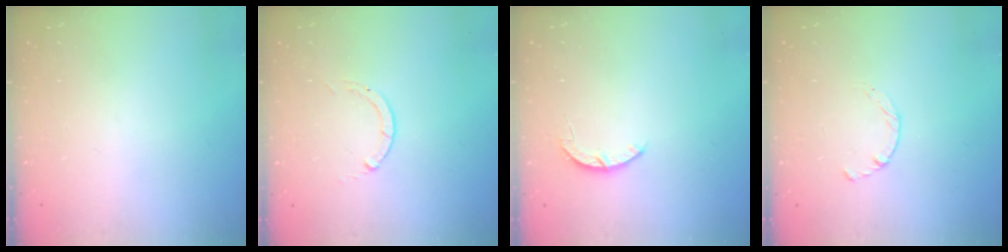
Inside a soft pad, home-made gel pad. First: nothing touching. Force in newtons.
{"total": 0.0}
{"total": 3.3, "press": 3.3, "slide": 0.5}
{"total": 1.8, "press": 1.7, "slide": 0.3}